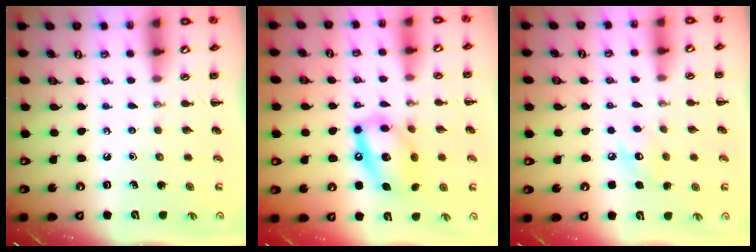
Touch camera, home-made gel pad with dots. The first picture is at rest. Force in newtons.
{"total": 14.4, "press": 14.1, "slide": 2.8}
{"total": 6.3, "press": 6.3, "slide": 1.1}